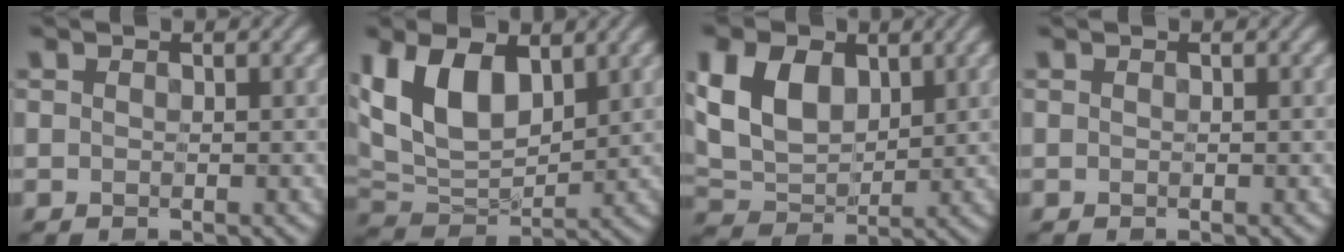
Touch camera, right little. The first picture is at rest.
{"total": 8.6, "force": [2.6, 5.2, 6.4], "torque": [-0.146, 0.001, 0.045]}
{"total": 7.1, "force": [1.6, 4.9, 4.9], "torque": [-0.111, -0.002, 0.026]}
{"total": 0.0}